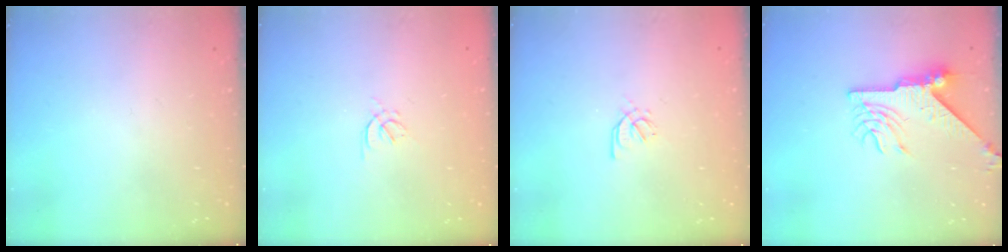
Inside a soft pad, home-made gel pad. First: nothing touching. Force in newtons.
{"total": 1.5, "press": 1.4, "slide": 0.6}
{"total": 2.6, "press": 2.5, "slide": 0.7}
{"total": 8.5, "press": 8.4, "slide": 1.0}